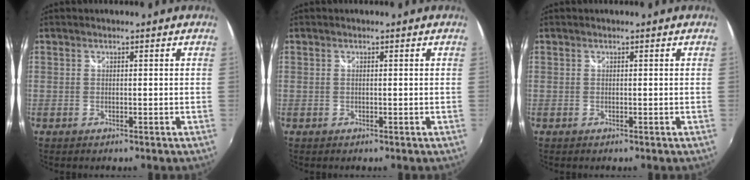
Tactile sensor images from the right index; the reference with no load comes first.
{"total": 0.0}
{"total": 0.0}